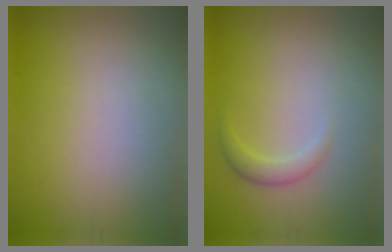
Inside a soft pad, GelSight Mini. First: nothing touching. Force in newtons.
{"total": 1.5, "press": 1.5, "slide": 0.0}